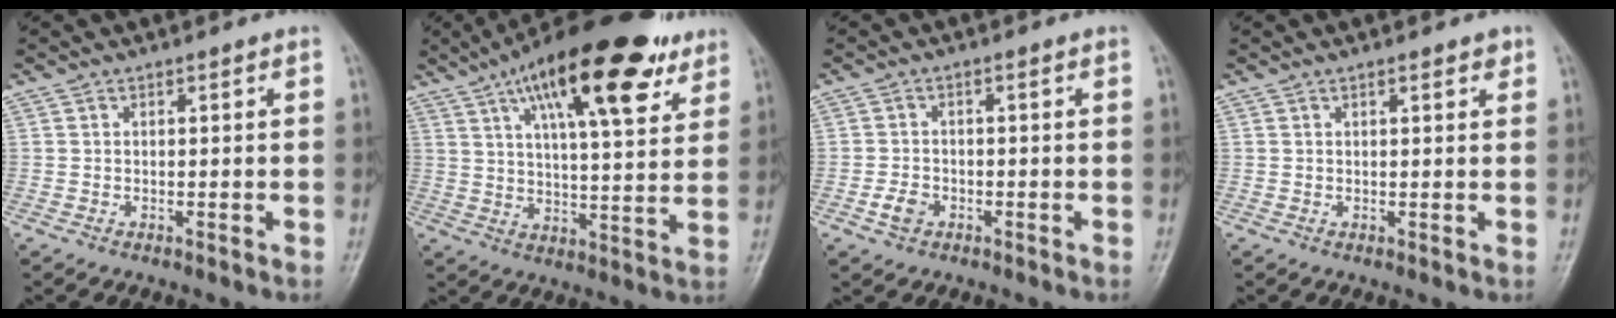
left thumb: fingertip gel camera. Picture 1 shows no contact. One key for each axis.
{"total": 22.7, "fx": 12.6, "fy": 7.5, "fz": 17.4, "tx": -0.251, "ty": -0.024, "tz": 0.194}
{"total": 2.9, "fx": -1.3, "fy": 2.1, "fz": 1.5, "tx": -0.027, "ty": 0.008, "tz": -0.025}
{"total": 1.9, "fx": 1.2, "fy": 0.7, "fz": 1.3, "tx": -0.011, "ty": -0.004, "tz": 0.014}